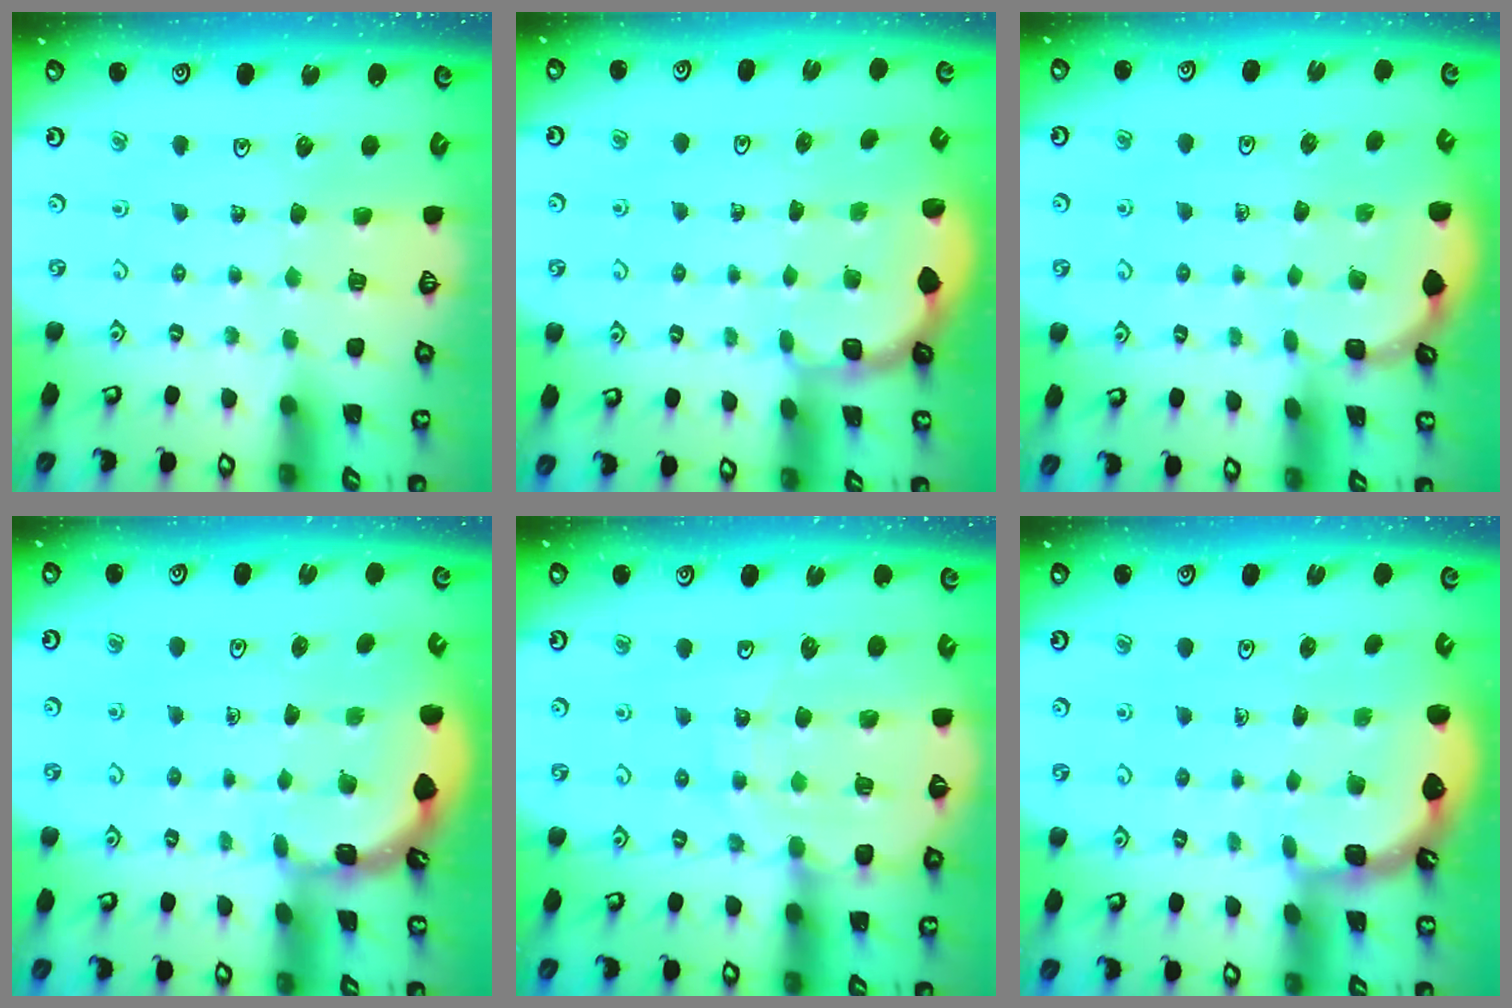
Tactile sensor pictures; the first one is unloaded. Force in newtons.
{"total": 1.8, "press": 1.6, "slide": 0.7}
{"total": 2.4, "press": 2.4, "slide": 0.3}
{"total": 1.9, "press": 1.9, "slide": 0.1}
{"total": 10.9, "press": 10.4, "slide": 3.1}
{"total": 1.9, "press": 1.9, "slide": 0.2}